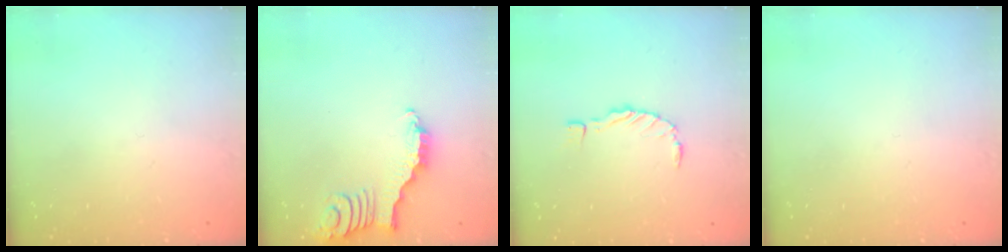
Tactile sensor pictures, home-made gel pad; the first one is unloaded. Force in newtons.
{"total": 2.9, "press": 2.9, "slide": 0.4}
{"total": 0.0}
{"total": 0.0}